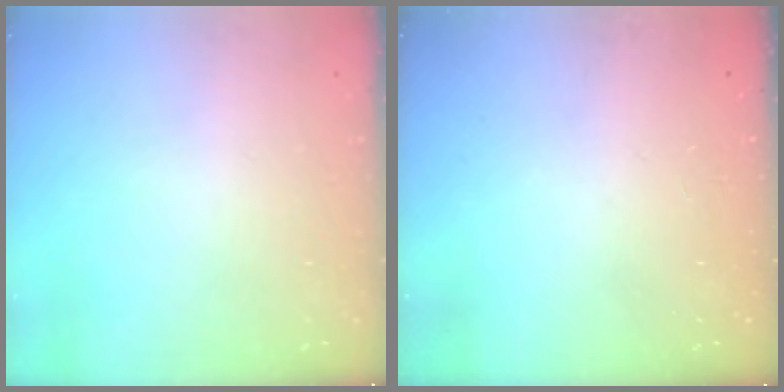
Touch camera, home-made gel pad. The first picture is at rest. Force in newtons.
{"total": 0.0}